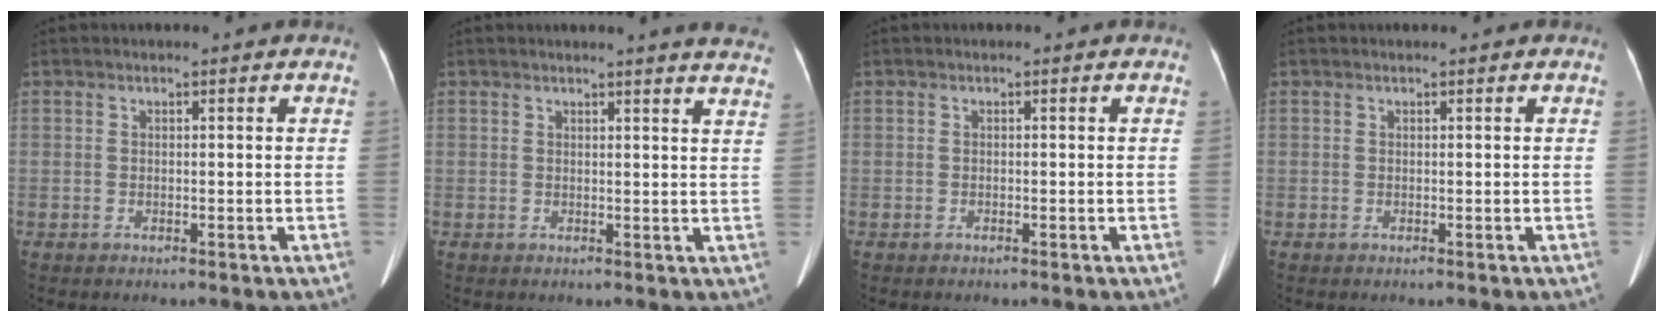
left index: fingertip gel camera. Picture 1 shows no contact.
{"total": 9.2, "force": [8.5, -0.1, 3.3], "torque": [-0.029, -0.040, 0.066]}
{"total": 0.0}
{"total": 0.0}